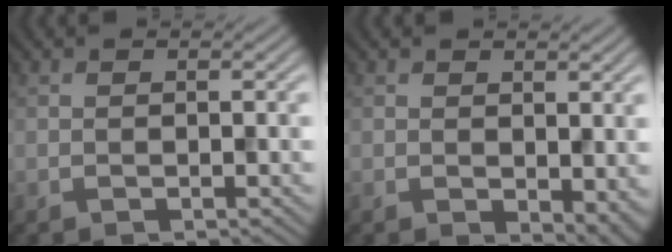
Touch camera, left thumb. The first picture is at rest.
{"total": 3.8, "force": [-0.4, 2.4, 3.0], "torque": [-0.045, -0.015, 0.001]}